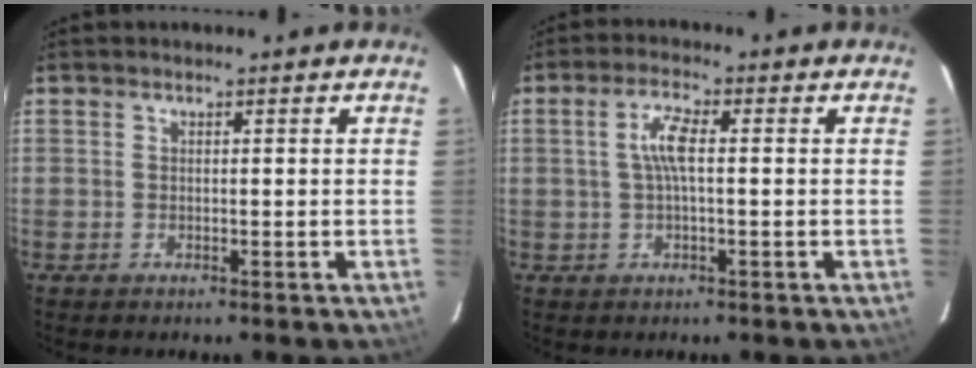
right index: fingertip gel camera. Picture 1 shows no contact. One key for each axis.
{"total": 4.5, "fx": 0.3, "fy": 1.0, "fz": 4.4, "tx": -0.085, "ty": 0.007, "tz": 0.006}